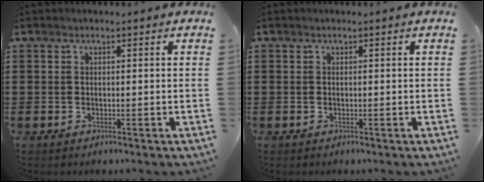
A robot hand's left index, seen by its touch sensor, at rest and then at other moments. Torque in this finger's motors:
{"motor_torque": [0.02, -0.02, 0.02, 0.00]}